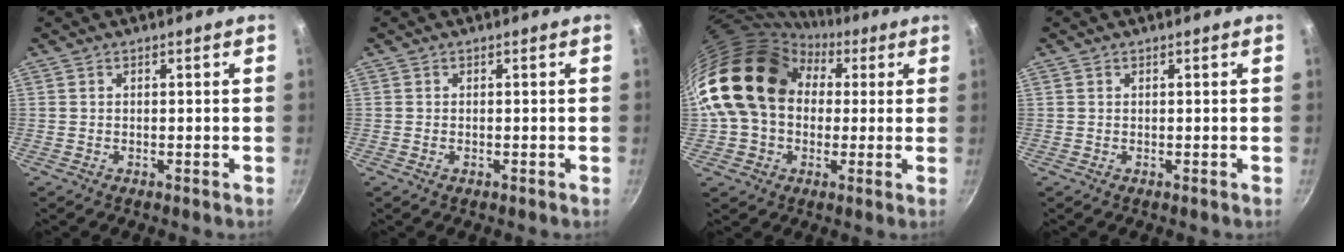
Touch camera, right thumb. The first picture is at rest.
{"total": 0.5, "force": [-0.2, 0.3, 0.4], "torque": [-0.007, 0.001, -0.003]}
{"total": 19.7, "force": [3.4, 15.2, 12.1], "torque": [-0.190, 0.045, 0.051]}
{"total": 0.0}